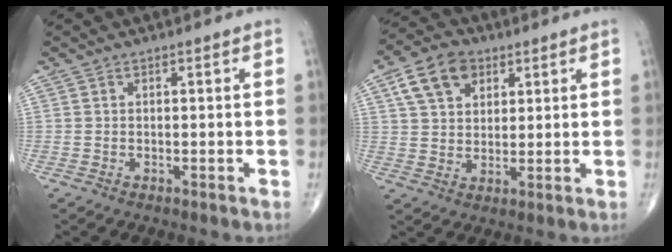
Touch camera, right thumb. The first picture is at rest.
{"total": 10.1, "force": [4.5, 6.9, 5.8], "torque": [-0.086, -0.003, 0.076]}